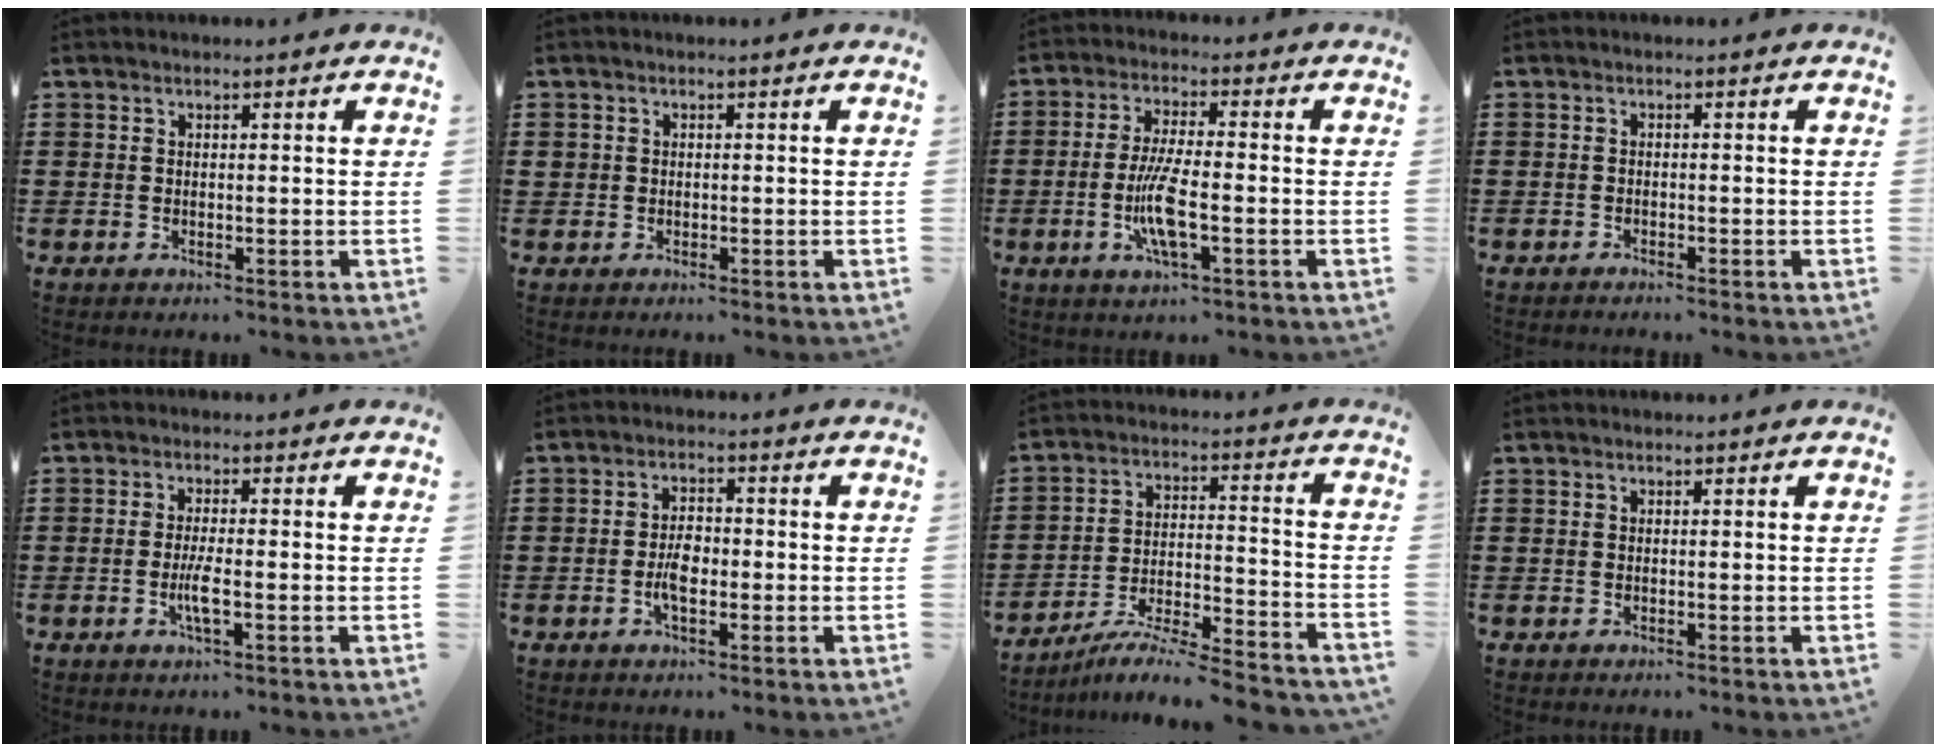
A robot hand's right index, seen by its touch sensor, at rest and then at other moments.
{"total": 0.9, "force": [0.0, 0.9, 0.2], "torque": [-0.006, 0.005, -0.003]}
{"total": 7.4, "force": [-2.1, 1.5, 7.0], "torque": [-0.149, -0.012, -0.044]}
{"total": 0.7, "force": [-0.7, 0.1, 0.0], "torque": [-0.002, 0.000, -0.015]}
{"total": 3.4, "force": [-1.0, 0.4, 3.2], "torque": [-0.068, -0.007, -0.022]}
{"total": 3.9, "force": [-1.0, 1.9, 3.3], "torque": [-0.074, 0.003, -0.022]}
{"total": 7.2, "force": [-6.6, -0.1, 2.7], "torque": [-0.049, -0.004, -0.132]}
{"total": 0.0}